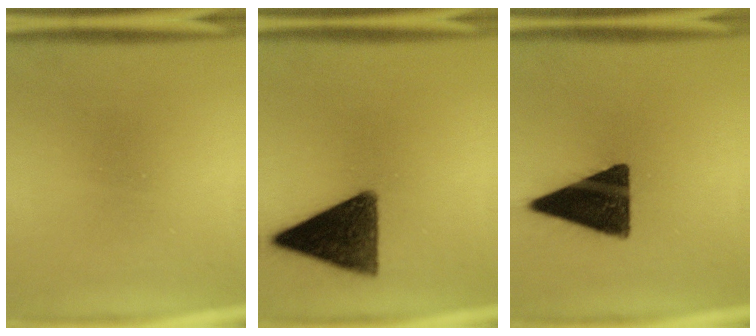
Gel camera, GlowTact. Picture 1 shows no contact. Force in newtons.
{"total": 13.5}
{"total": 14.6}